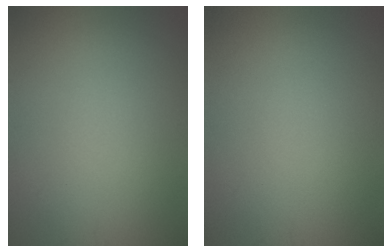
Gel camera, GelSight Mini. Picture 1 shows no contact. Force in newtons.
{"total": 0.0}